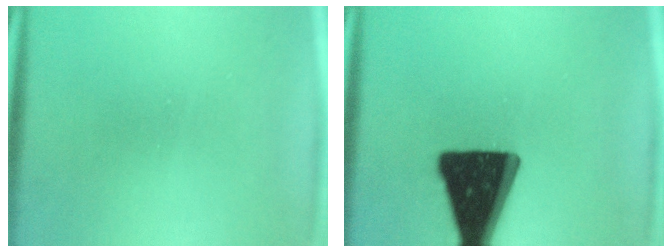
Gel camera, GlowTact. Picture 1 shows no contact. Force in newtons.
{"total": 19.3}